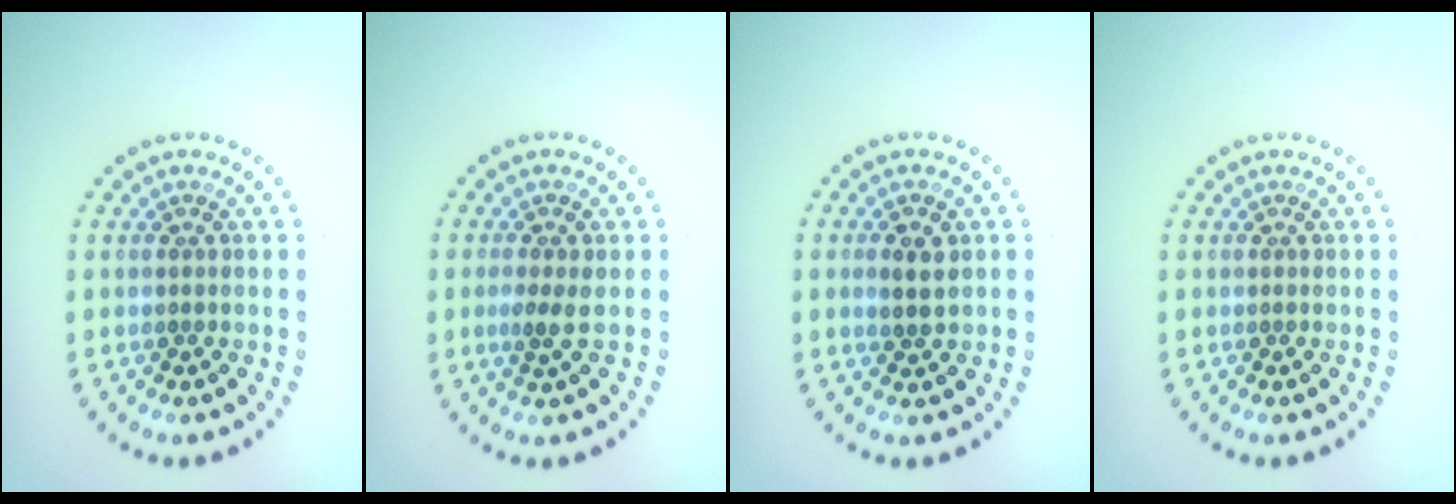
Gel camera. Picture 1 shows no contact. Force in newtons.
{"total": 1.4, "press": 1.2, "slide": 0.6}
{"total": 2.0, "press": 2.0, "slide": 0.4}
{"total": 0.0}